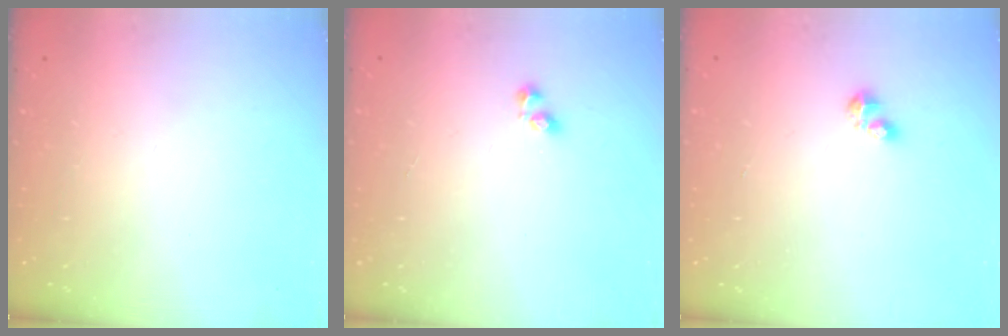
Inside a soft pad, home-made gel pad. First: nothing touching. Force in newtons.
{"total": 2.9, "press": 2.6, "slide": 1.3}
{"total": 2.8, "press": 2.8, "slide": 0.4}